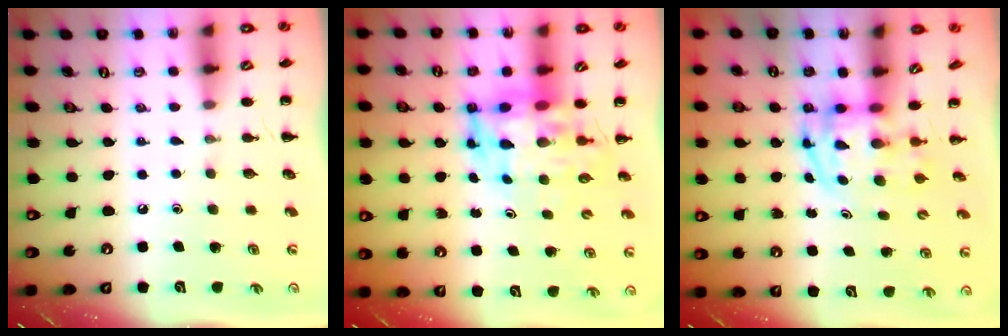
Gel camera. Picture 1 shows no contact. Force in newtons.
{"total": 7.1, "press": 6.8, "slide": 2.2}
{"total": 3.7, "press": 3.6, "slide": 0.6}